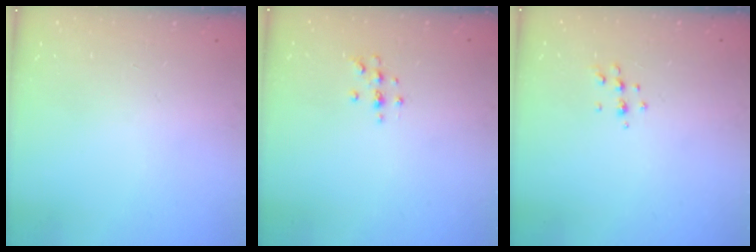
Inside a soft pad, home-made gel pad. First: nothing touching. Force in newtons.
{"total": 4.1, "press": 4.1, "slide": 0.4}
{"total": 4.9, "press": 4.8, "slide": 1.1}